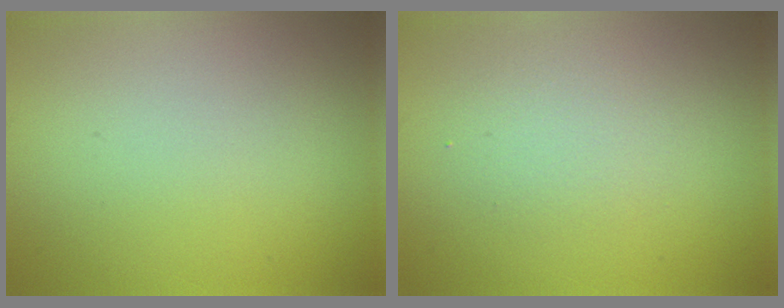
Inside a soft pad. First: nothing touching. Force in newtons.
{"total": 2.1, "press": 2.1, "slide": 0.1}